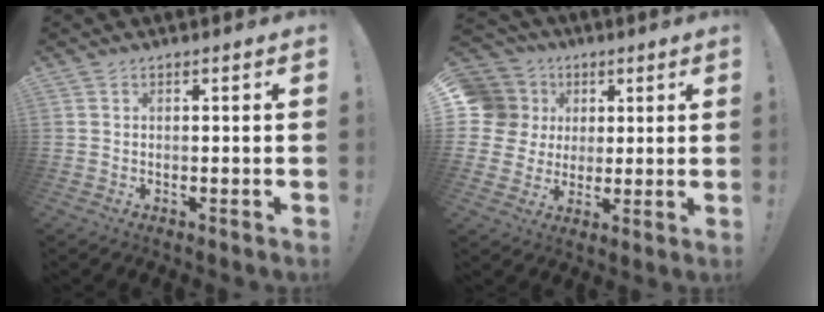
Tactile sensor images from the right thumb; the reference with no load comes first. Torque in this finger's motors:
{"motor_torque": [0.03, 0.18, 0.05, -0.17, 0.01]}